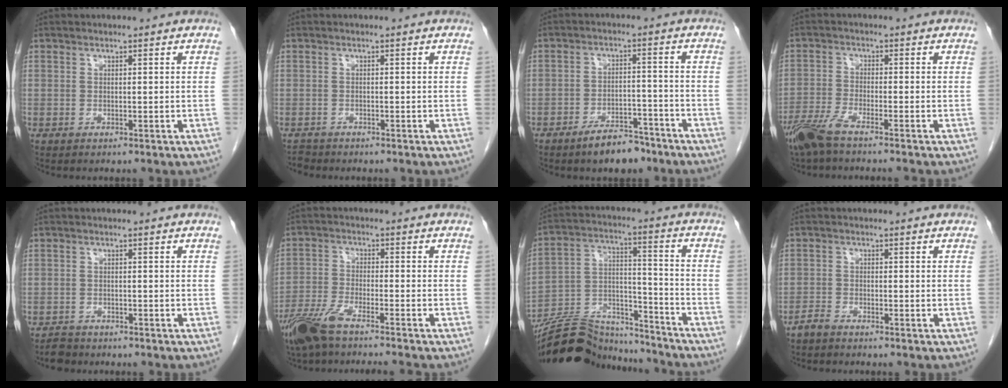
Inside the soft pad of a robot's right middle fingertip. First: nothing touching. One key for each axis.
{"total": 1.1, "fx": -1.0, "fy": 0.2, "fz": -0.2, "tx": 0.000, "ty": -0.003, "tz": -0.018}
{"total": 6.1, "fx": -4.7, "fy": 2.4, "fz": 3.1, "tx": -0.052, "ty": 0.003, "tz": -0.072}
{"total": 5.9, "fx": -4.7, "fy": 0.2, "fz": 3.5, "tx": -0.073, "ty": -0.017, "tz": -0.094}
{"total": 2.2, "fx": -2.0, "fy": 0.9, "fz": 0.2, "tx": -0.010, "ty": -0.002, "tz": -0.033}
{"total": 9.0, "fx": -7.3, "fy": 0.3, "fz": 5.2, "tx": -0.101, "ty": -0.025, "tz": -0.135}
{"total": 19.3, "fx": -18.1, "fy": 3.7, "fz": 5.4, "tx": -0.119, "ty": 0.018, "tz": -0.299}
{"total": 1.6, "fx": -1.5, "fy": 0.3, "fz": 0.3, "tx": -0.007, "ty": -0.001, "tz": -0.030}